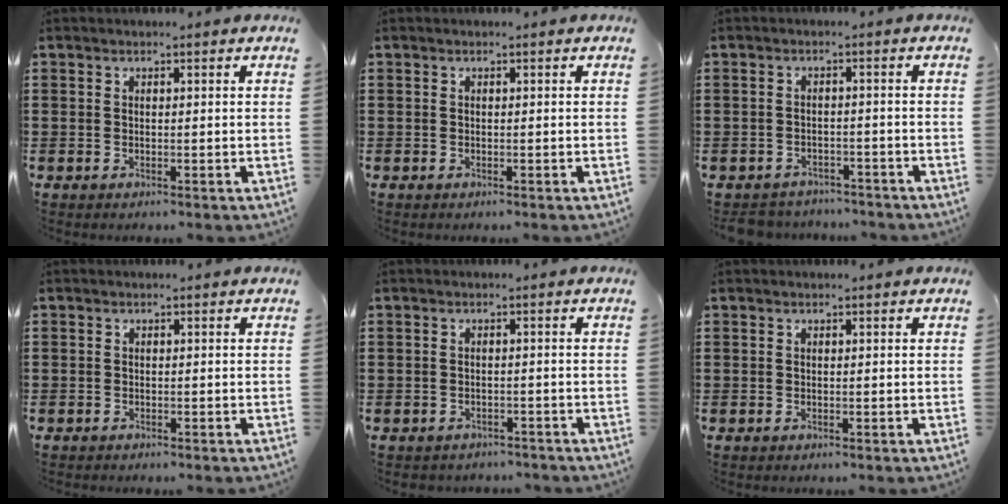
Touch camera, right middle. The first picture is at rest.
{"total": 0.0}
{"total": 2.6, "force": [-2.6, 0.4, -0.2], "torque": [-0.006, -0.003, -0.057]}
{"total": 0.6, "force": [-0.6, 0.2, -0.1], "torque": [0.000, 0.001, -0.012]}
{"total": 1.4, "force": [-1.4, 0.2, -0.1], "torque": [-0.006, -0.002, -0.031]}
{"total": 0.0}